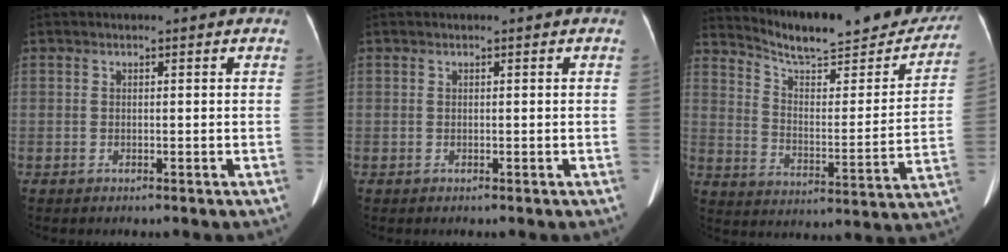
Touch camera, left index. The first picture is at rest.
{"total": 0.0}
{"total": 23.2, "force": [21.1, 3.7, 8.8], "torque": [-0.123, -0.050, 0.284]}